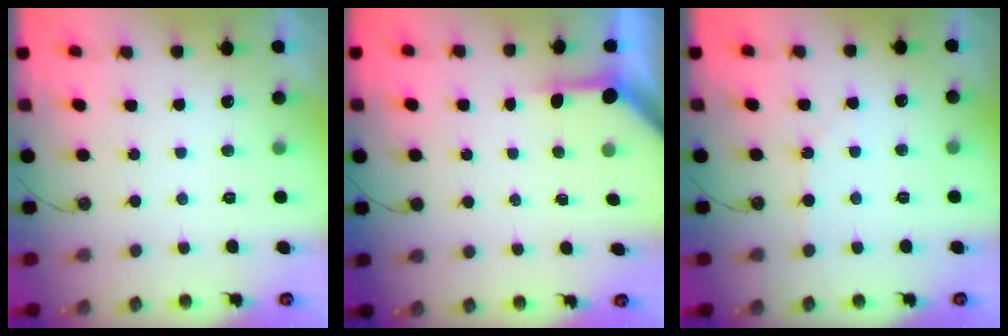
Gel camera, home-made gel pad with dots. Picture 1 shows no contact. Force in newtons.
{"total": 3.3, "press": 3.3, "slide": 0.4}
{"total": 2.9, "press": 2.8, "slide": 0.5}